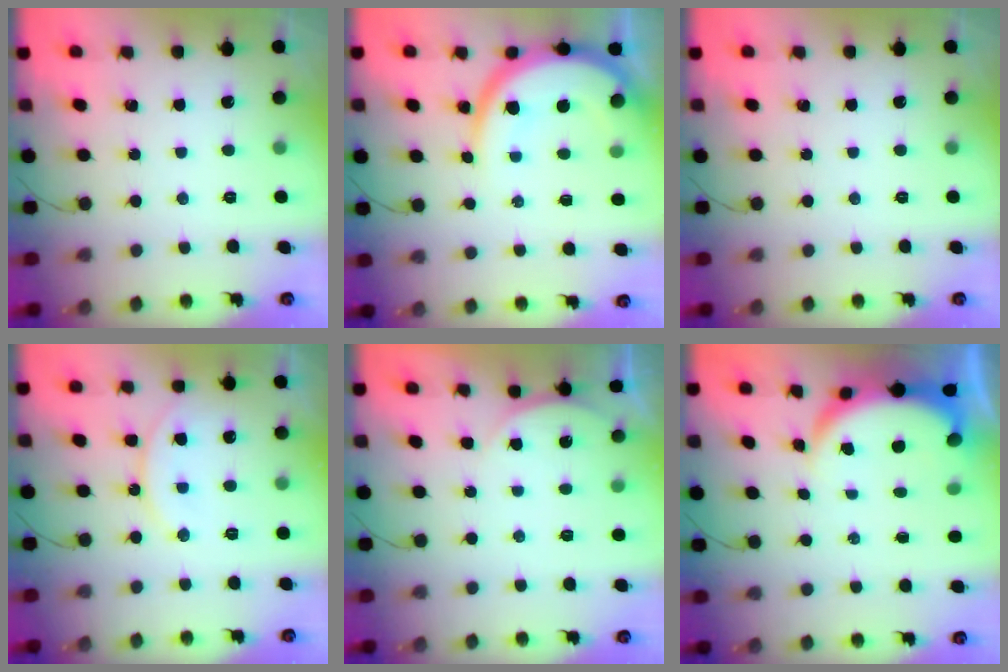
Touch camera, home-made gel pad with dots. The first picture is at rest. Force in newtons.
{"total": 14.0, "press": 13.9, "slide": 1.5}
{"total": 0.0}
{"total": 12.9, "press": 12.9, "slide": 1.0}
{"total": 2.7, "press": 2.3, "slide": 1.4}
{"total": 5.4, "press": 5.4, "slide": 0.4}